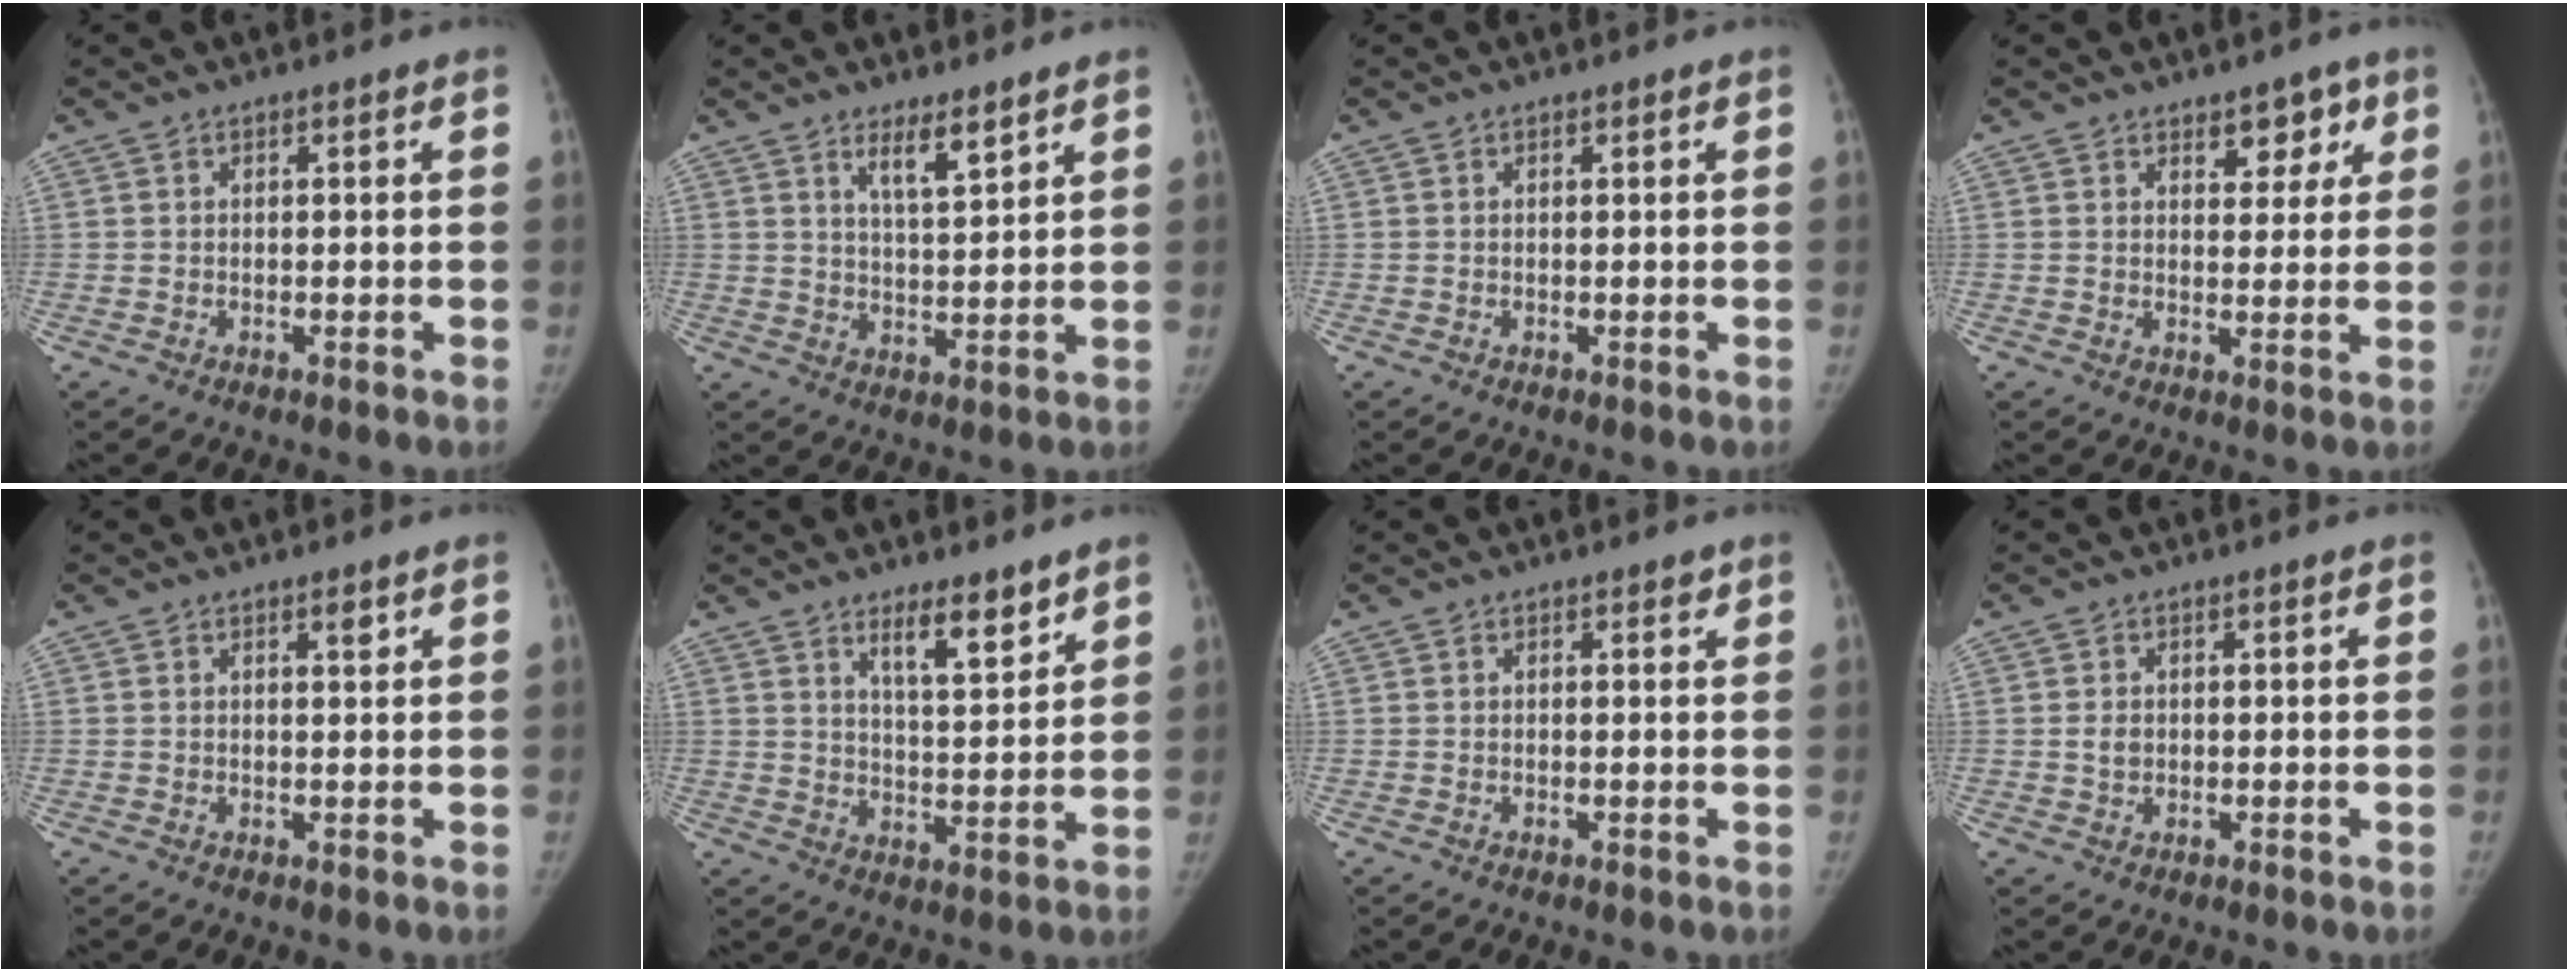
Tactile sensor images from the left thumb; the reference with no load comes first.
{"total": 5.5, "force": [3.8, 1.1, 3.7], "torque": [-0.057, -0.035, 0.069]}
{"total": 0.0}
{"total": 5.4, "force": [3.1, 3.3, 3.0], "torque": [-0.002, -0.015, 0.041]}
{"total": 1.3, "force": [0.8, 0.4, 0.9], "torque": [-0.008, -0.004, 0.013]}
{"total": 8.0, "force": [5.7, 2.1, 5.2], "torque": [-0.068, -0.047, 0.095]}
{"total": 0.8, "force": [0.6, 0.4, 0.4], "torque": [-0.001, -0.003, 0.006]}
{"total": 1.9, "force": [0.1, 1.4, 1.1], "torque": [-0.016, 0.000, 0.004]}